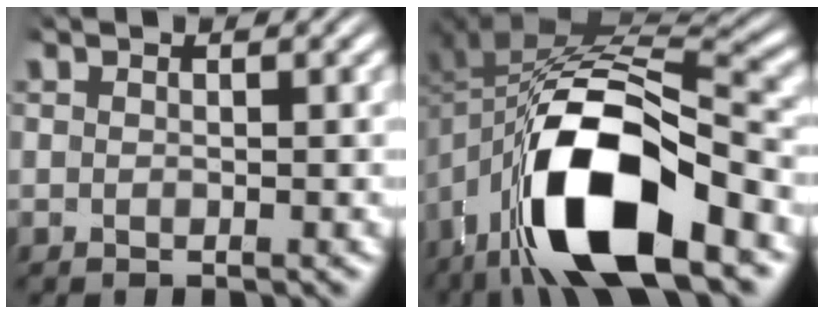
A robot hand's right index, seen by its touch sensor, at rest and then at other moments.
{"total": 14.8, "force": [-4.6, 7.9, 11.7], "torque": [-0.234, -0.036, -0.059]}